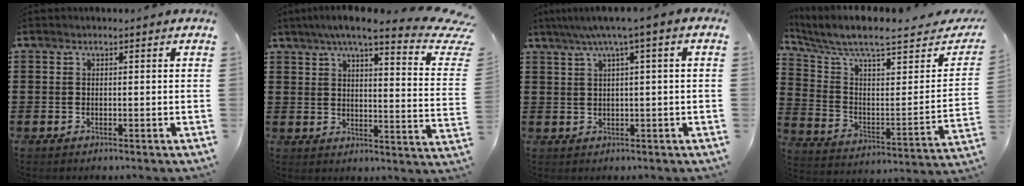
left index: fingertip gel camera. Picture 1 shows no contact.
{"total": 7.9, "force": [5.7, 0.4, 5.5], "torque": [-0.102, -0.035, 0.089]}
{"total": 3.4, "force": [0.8, -0.2, 3.3], "torque": [-0.064, -0.001, 0.008]}
{"total": 6.9, "force": [5.8, 0.8, 3.6], "torque": [-0.100, -0.048, 0.095]}